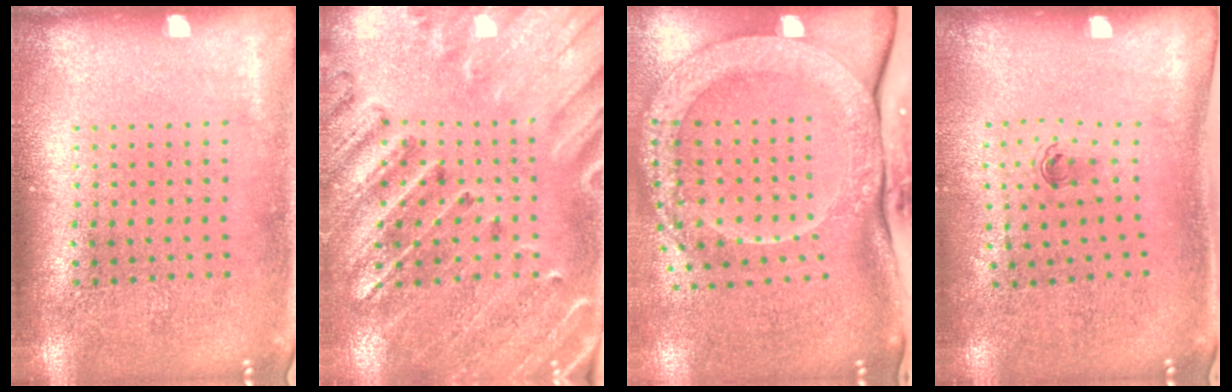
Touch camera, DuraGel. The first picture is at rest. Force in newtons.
{"total": 2.8, "press": 2.6, "slide": 0.9}
{"total": 3.1, "press": 2.2, "slide": 2.2}
{"total": 0.6, "press": 0.3, "slide": 0.5}